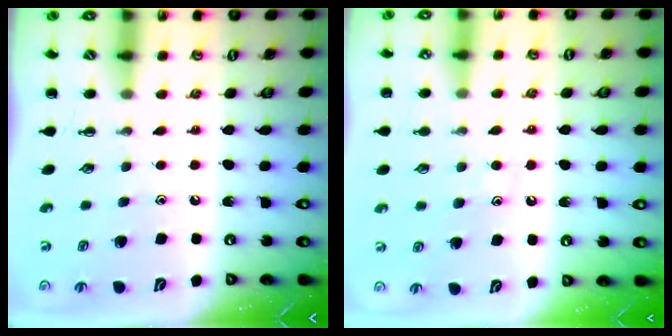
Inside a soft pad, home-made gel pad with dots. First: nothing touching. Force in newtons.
{"total": 8.0, "press": 8.0, "slide": 1.0}